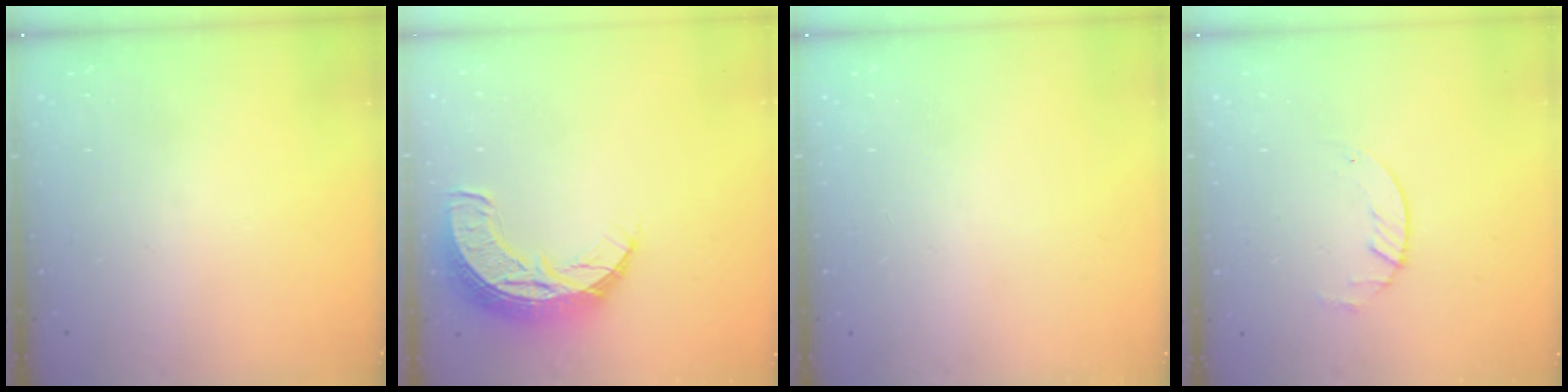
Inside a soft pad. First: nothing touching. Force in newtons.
{"total": 11.5, "press": 11.5, "slide": 0.9}
{"total": 0.0}
{"total": 1.8, "press": 1.8, "slide": 0.2}